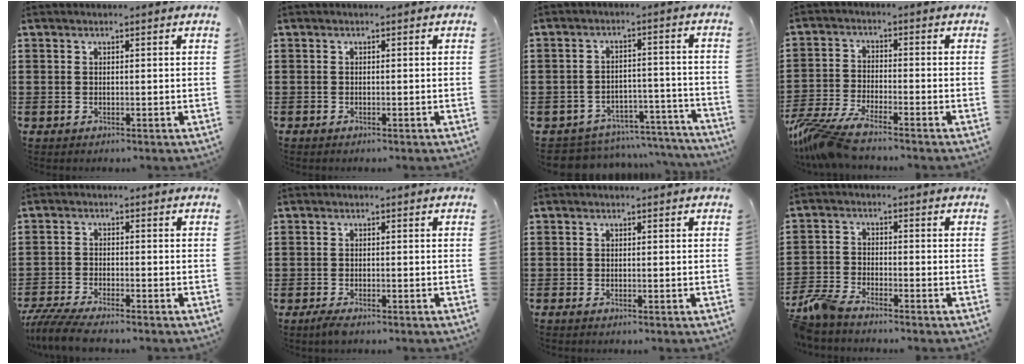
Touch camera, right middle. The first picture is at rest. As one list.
[{"total": 0.0}, {"total": 5.6, "force": [-5.4, 1.0, 0.4], "torque": [-0.007, 0.015, -0.108]}, {"total": 6.4, "force": [-5.7, 0.4, 3.0], "torque": [-0.087, -0.019, -0.116]}, {"total": 4.9, "force": [-4.6, 0.3, 1.9], "torque": [-0.059, -0.018, -0.094]}, {"total": 1.3, "force": [-1.1, 0.2, 0.7], "torque": [-0.021, -0.006, -0.022]}, {"total": 0.0}, {"total": 4.8, "force": [-4.3, 0.9, 1.8], "torque": [-0.066, -0.010, -0.093]}]